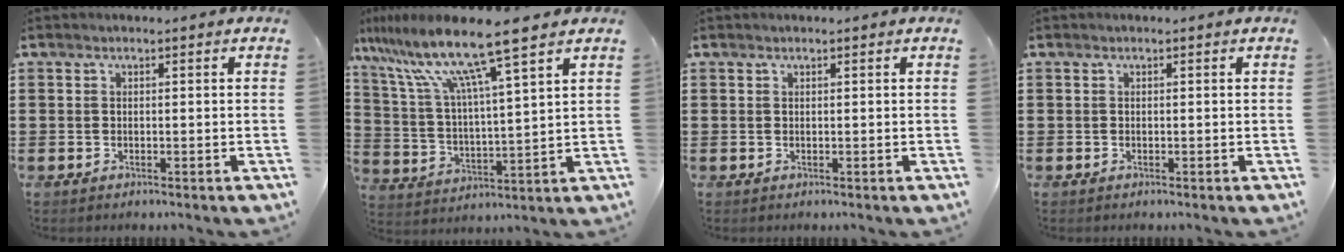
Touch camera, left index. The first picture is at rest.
{"total": 11.8, "force": [8.8, -0.1, 7.8], "torque": [-0.183, -0.049, 0.142]}
{"total": 0.0}
{"total": 0.0}